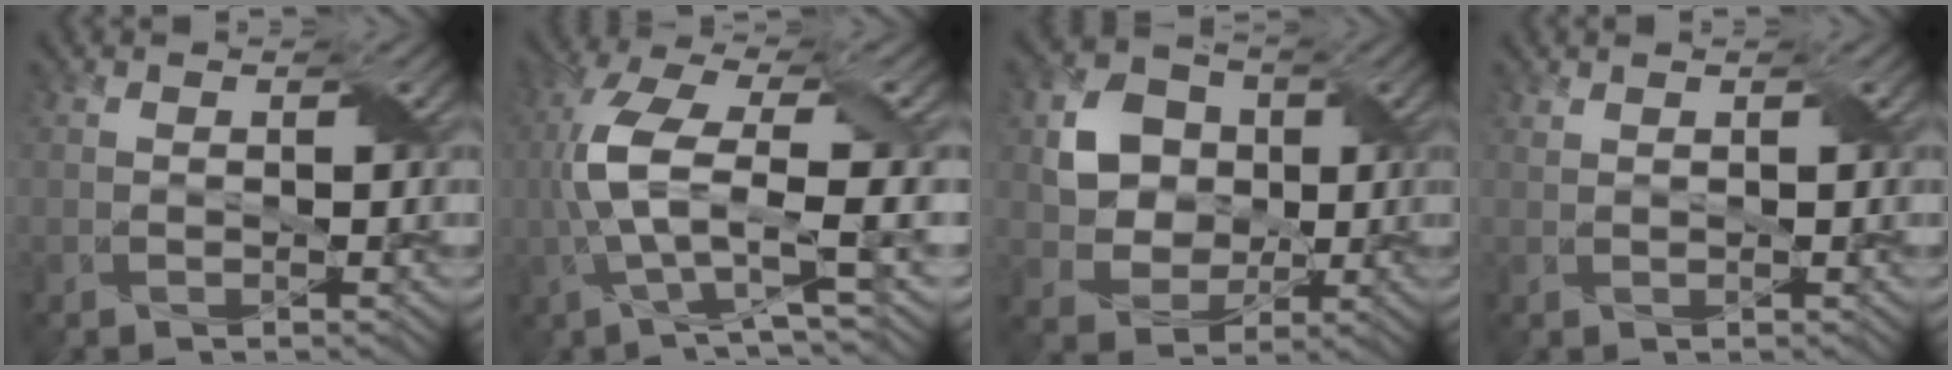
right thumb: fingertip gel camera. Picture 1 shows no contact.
{"total": 9.3, "force": [0.0, 3.1, 8.8], "torque": [-0.192, 0.009, -0.004]}
{"total": 6.9, "force": [1.2, 6.2, 2.7], "torque": [-0.068, 0.003, 0.012]}
{"total": 0.6, "force": [0.6, 0.0, -0.1], "torque": [-0.001, 0.003, 0.013]}